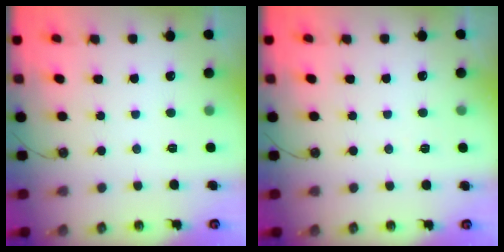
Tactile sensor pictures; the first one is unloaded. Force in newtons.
{"total": 4.6, "press": 1.3, "slide": 4.4}